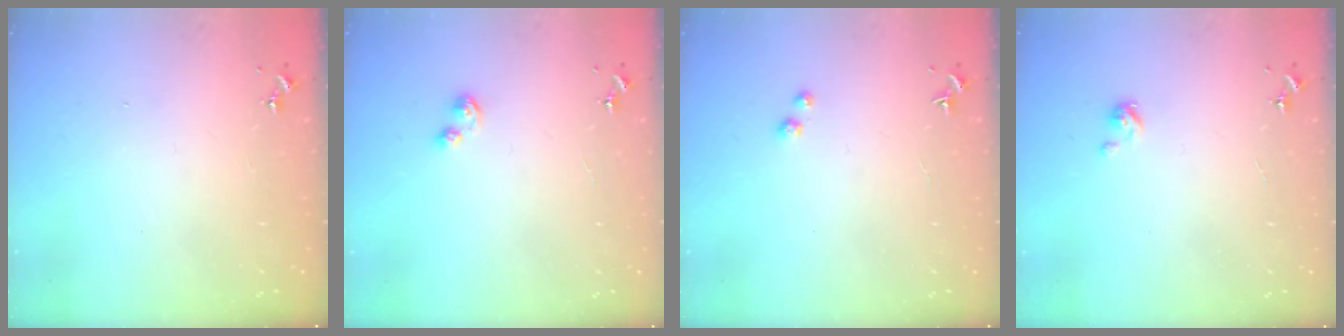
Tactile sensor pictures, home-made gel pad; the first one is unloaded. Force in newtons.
{"total": 4.5, "press": 4.5, "slide": 0.4}
{"total": 1.7, "press": 1.6, "slide": 0.1}
{"total": 2.9, "press": 2.9, "slide": 0.2}